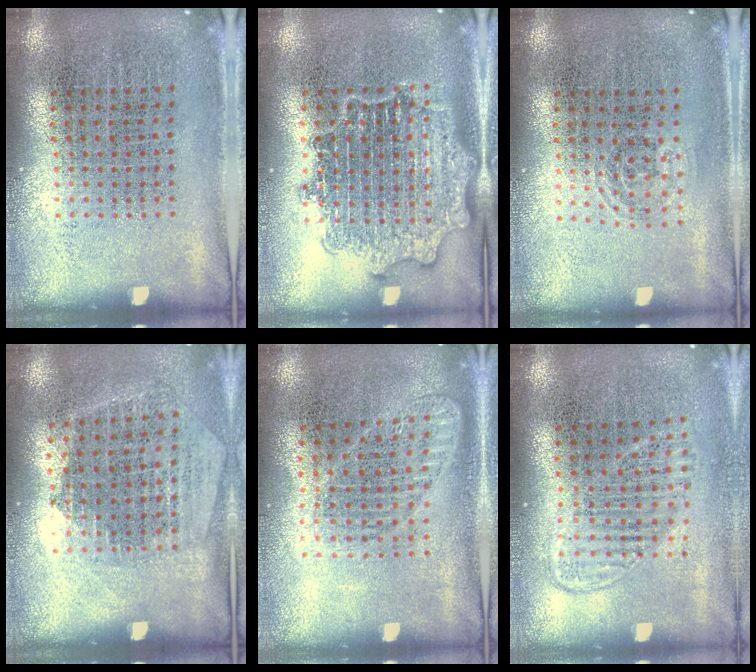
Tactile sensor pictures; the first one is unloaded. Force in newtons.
{"total": 2.4, "press": 2.4, "slide": 0.3}
{"total": 0.7, "press": 0.5, "slide": 0.5}
{"total": 1.3, "press": 1.2, "slide": 0.6}
{"total": 1.3, "press": 1.2, "slide": 0.3}
{"total": 1.4, "press": 1.2, "slide": 0.7}